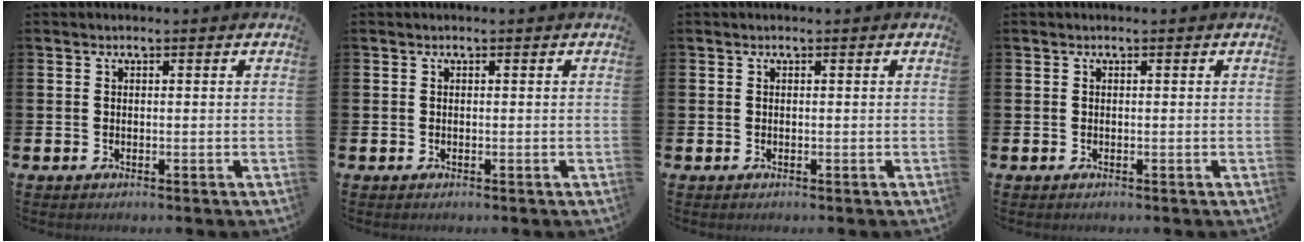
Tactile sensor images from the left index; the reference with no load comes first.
{"total": 0.0}
{"total": 0.0}
{"total": 0.0}